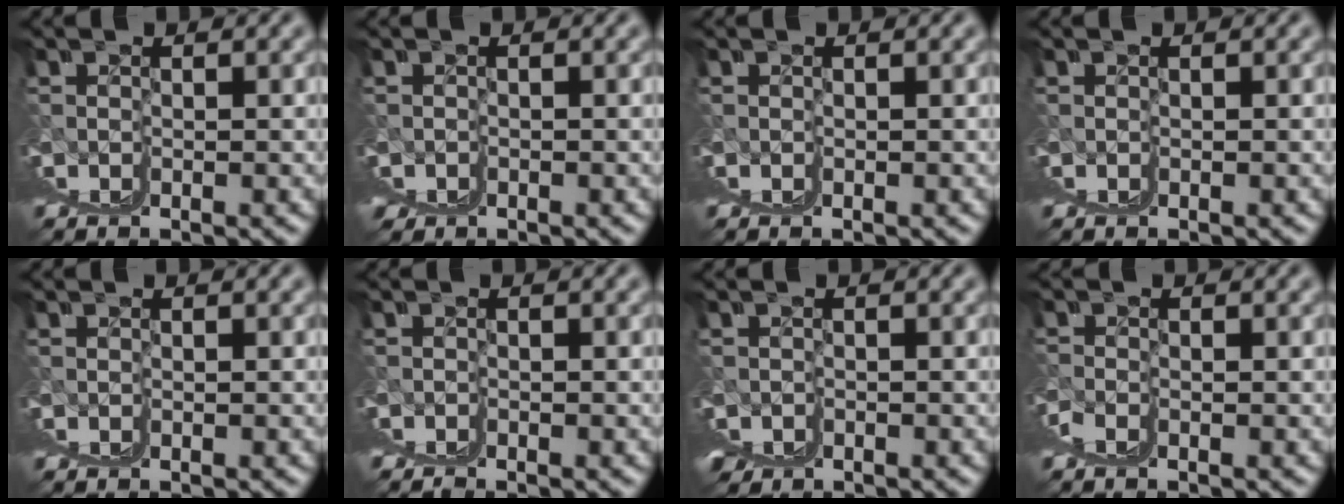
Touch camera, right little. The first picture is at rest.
{"total": 1.5, "force": [0.8, 0.8, 1.0], "torque": [-0.018, 0.000, 0.013]}
{"total": 0.0}
{"total": 0.0}
{"total": 0.0}
{"total": 0.9, "force": [0.7, -0.4, 0.4], "torque": [-0.001, 0.005, 0.010]}
{"total": 1.8, "force": [0.3, 1.0, 1.4], "torque": [-0.030, -0.008, 0.011]}
{"total": 0.6, "force": [0.5, 0.0, 0.4], "torque": [-0.011, -0.002, 0.011]}